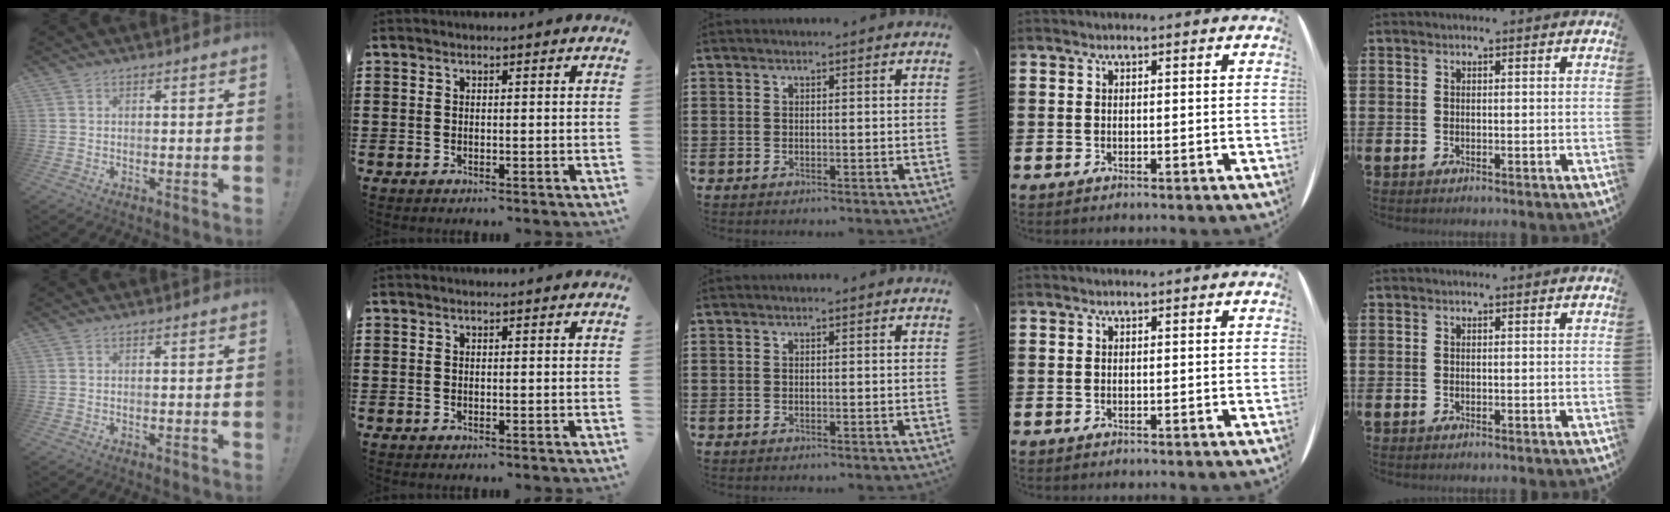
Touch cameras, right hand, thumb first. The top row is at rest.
{}